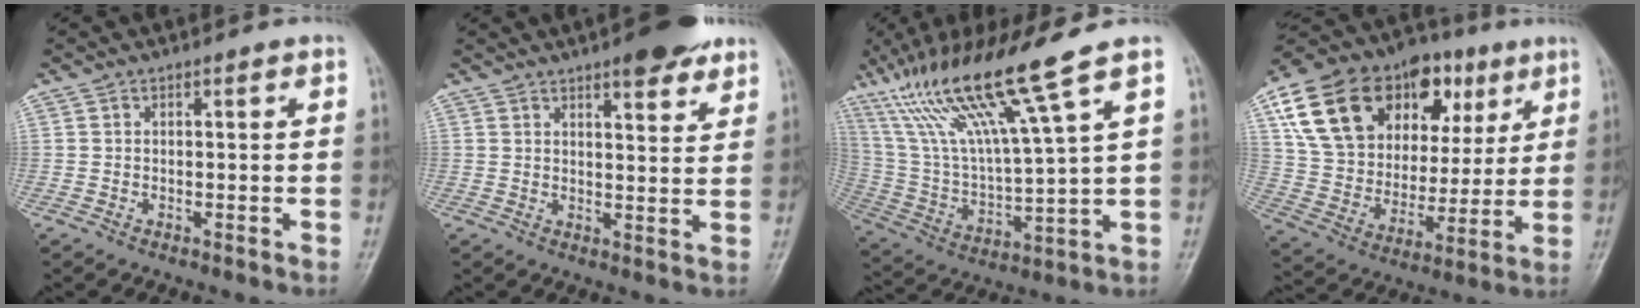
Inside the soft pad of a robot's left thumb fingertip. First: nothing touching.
{"total": 8.3, "force": [5.6, 2.6, 5.6], "torque": [-0.054, -0.029, 0.074]}
{"total": 19.1, "force": [11.9, 0.8, 14.9], "torque": [-0.282, -0.047, 0.227]}
{"total": 27.4, "force": [11.4, 17.6, 17.6], "torque": [-0.267, 0.018, 0.196]}